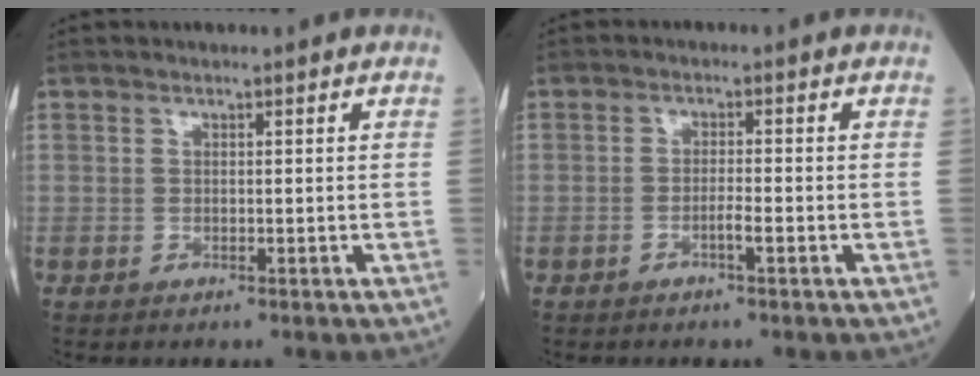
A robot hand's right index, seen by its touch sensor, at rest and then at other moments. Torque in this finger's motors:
{"motor_torque": [-0.32, -0.05, -0.01, 0.00]}